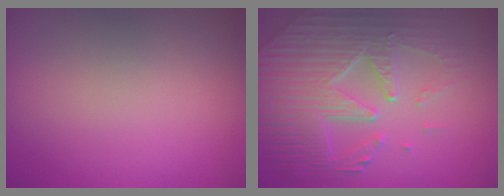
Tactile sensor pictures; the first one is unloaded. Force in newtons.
{"total": 7.7, "press": 6.0, "slide": 4.8}